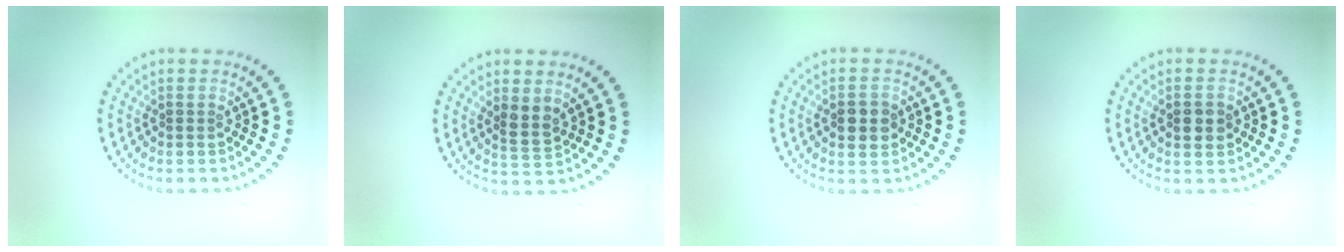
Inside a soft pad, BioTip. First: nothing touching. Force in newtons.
{"total": 2.1, "press": 1.9, "slide": 0.9}
{"total": 2.7, "press": 2.7, "slide": 0.0}
{"total": 2.4, "press": 2.4, "slide": 0.1}